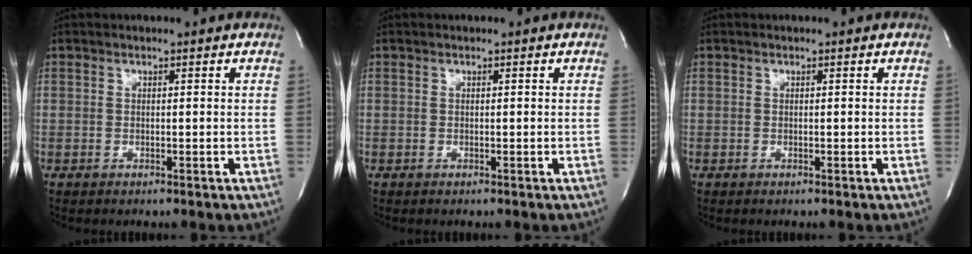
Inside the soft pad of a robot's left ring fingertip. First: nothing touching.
{"total": 0.0}
{"total": 0.0}